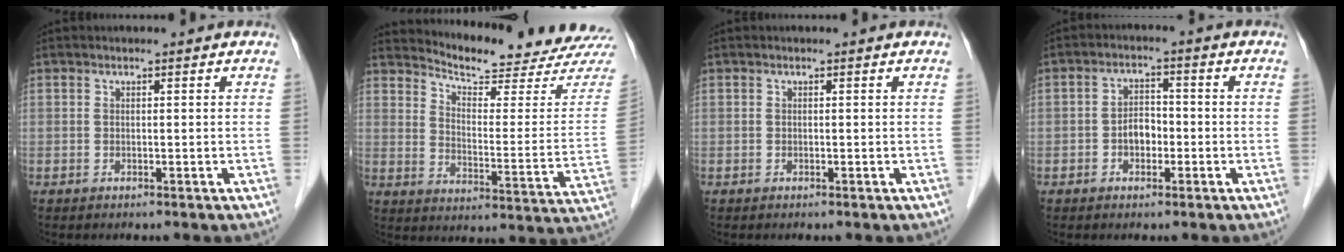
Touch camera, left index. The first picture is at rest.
{"total": 18.1, "force": [17.7, 0.3, 4.0], "torque": [-0.063, -0.114, 0.216]}
{"total": 0.0}
{"total": 3.7, "force": [-1.7, 2.3, 2.4], "torque": [-0.042, 0.008, -0.031]}